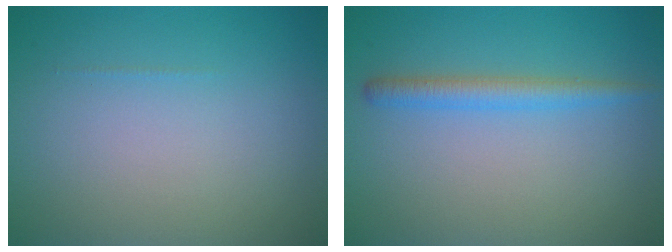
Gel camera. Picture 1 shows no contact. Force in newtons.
{"total": 2.3, "press": 2.3, "slide": 0.1}